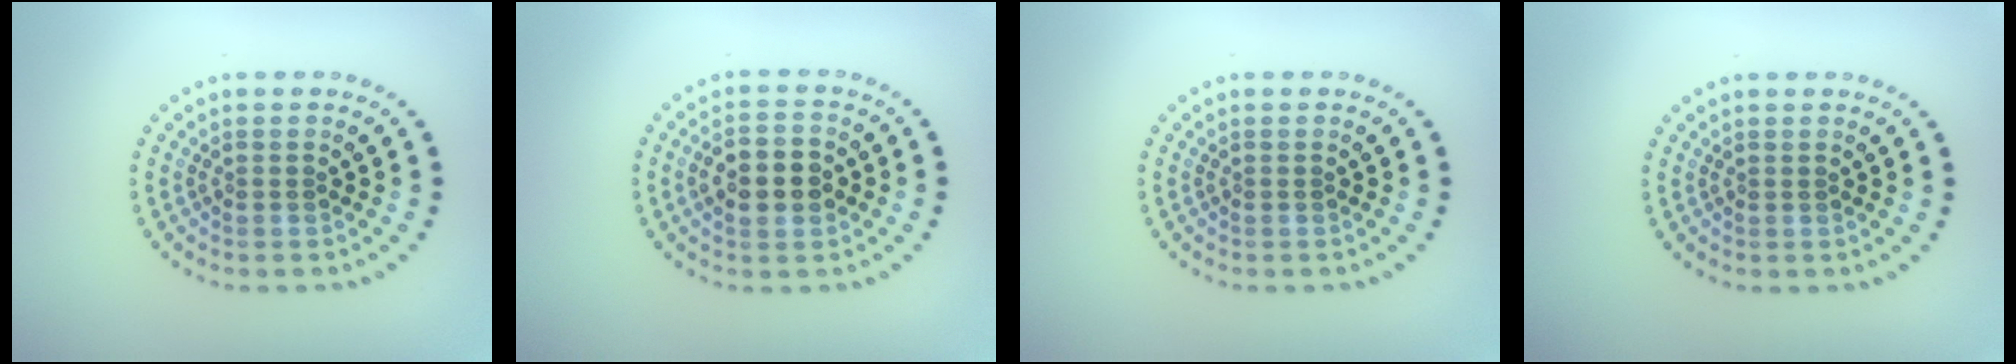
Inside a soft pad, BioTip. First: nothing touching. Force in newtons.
{"total": 4.2, "press": 4.2, "slide": 0.2}
{"total": 0.0}
{"total": 0.0}